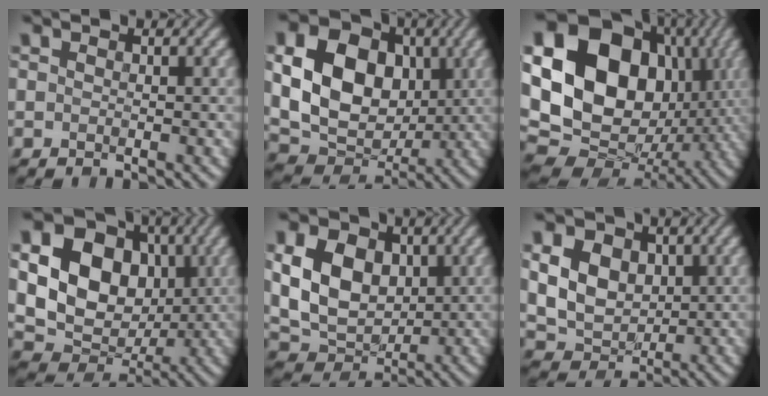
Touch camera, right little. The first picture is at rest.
{"total": 12.1, "force": [1.0, 9.0, 8.2], "torque": [-0.159, 0.006, 0.005]}
{"total": 20.9, "force": [3.1, 16.6, 12.4], "torque": [-0.256, 0.013, 0.058]}
{"total": 13.3, "force": [1.9, 10.2, 8.3], "torque": [-0.150, 0.023, 0.018]}
{"total": 8.1, "force": [0.9, 6.0, 5.4], "torque": [-0.114, -0.003, 0.008]}
{"total": 5.7, "force": [0.7, 4.4, 3.5], "torque": [-0.074, -0.002, 0.005]}